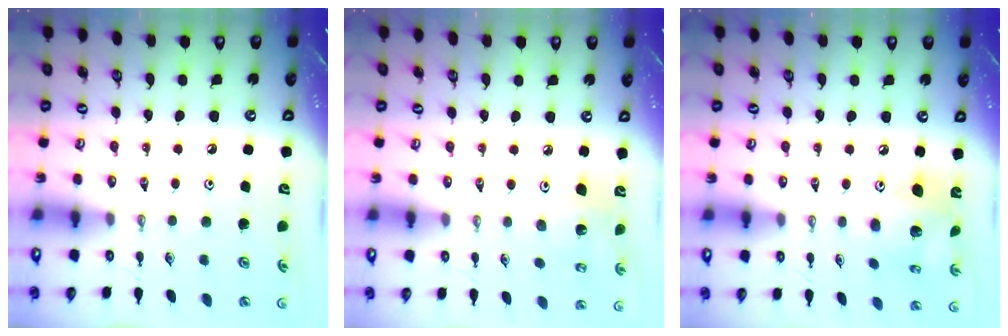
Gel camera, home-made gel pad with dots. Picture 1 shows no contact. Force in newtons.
{"total": 5.4, "press": 5.0, "slide": 2.1}
{"total": 11.2, "press": 11.1, "slide": 0.8}